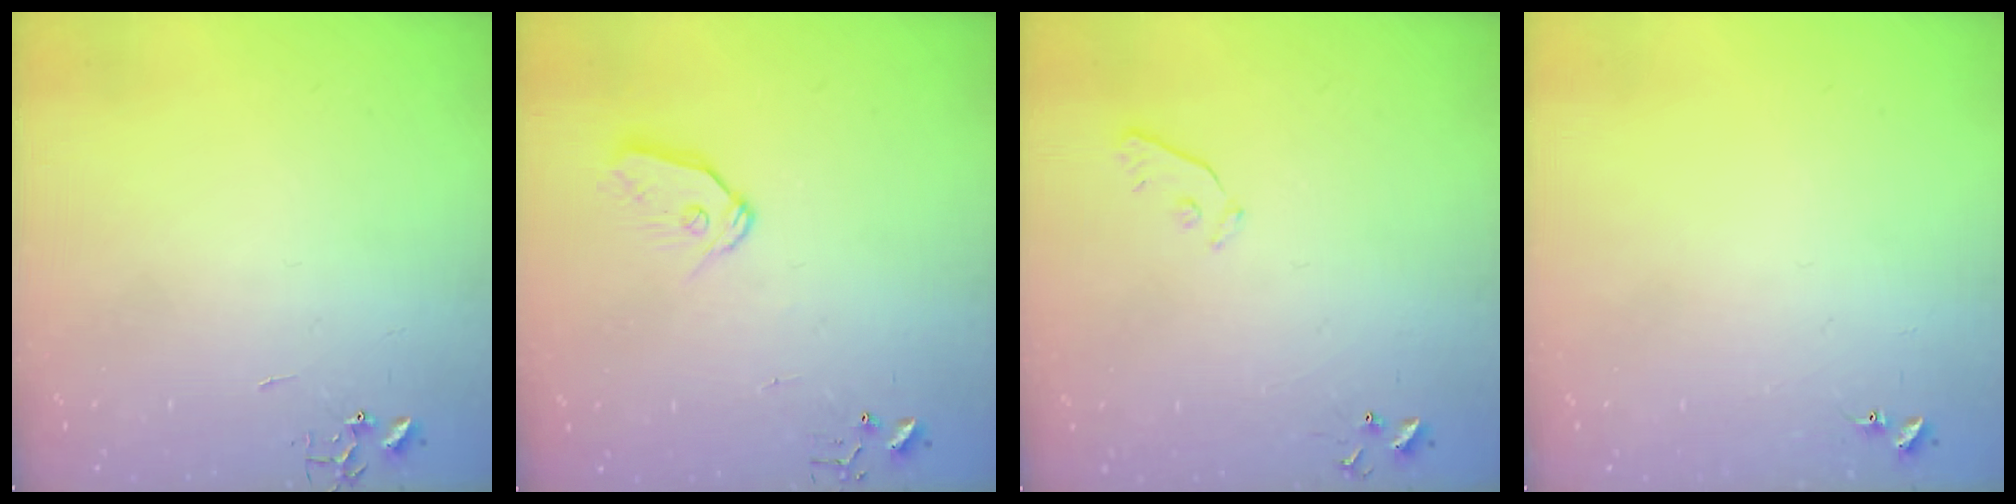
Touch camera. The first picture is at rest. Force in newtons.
{"total": 8.4, "press": 8.4, "slide": 0.5}
{"total": 4.9, "press": 4.9, "slide": 0.5}
{"total": 6.8, "press": 6.7, "slide": 0.5}